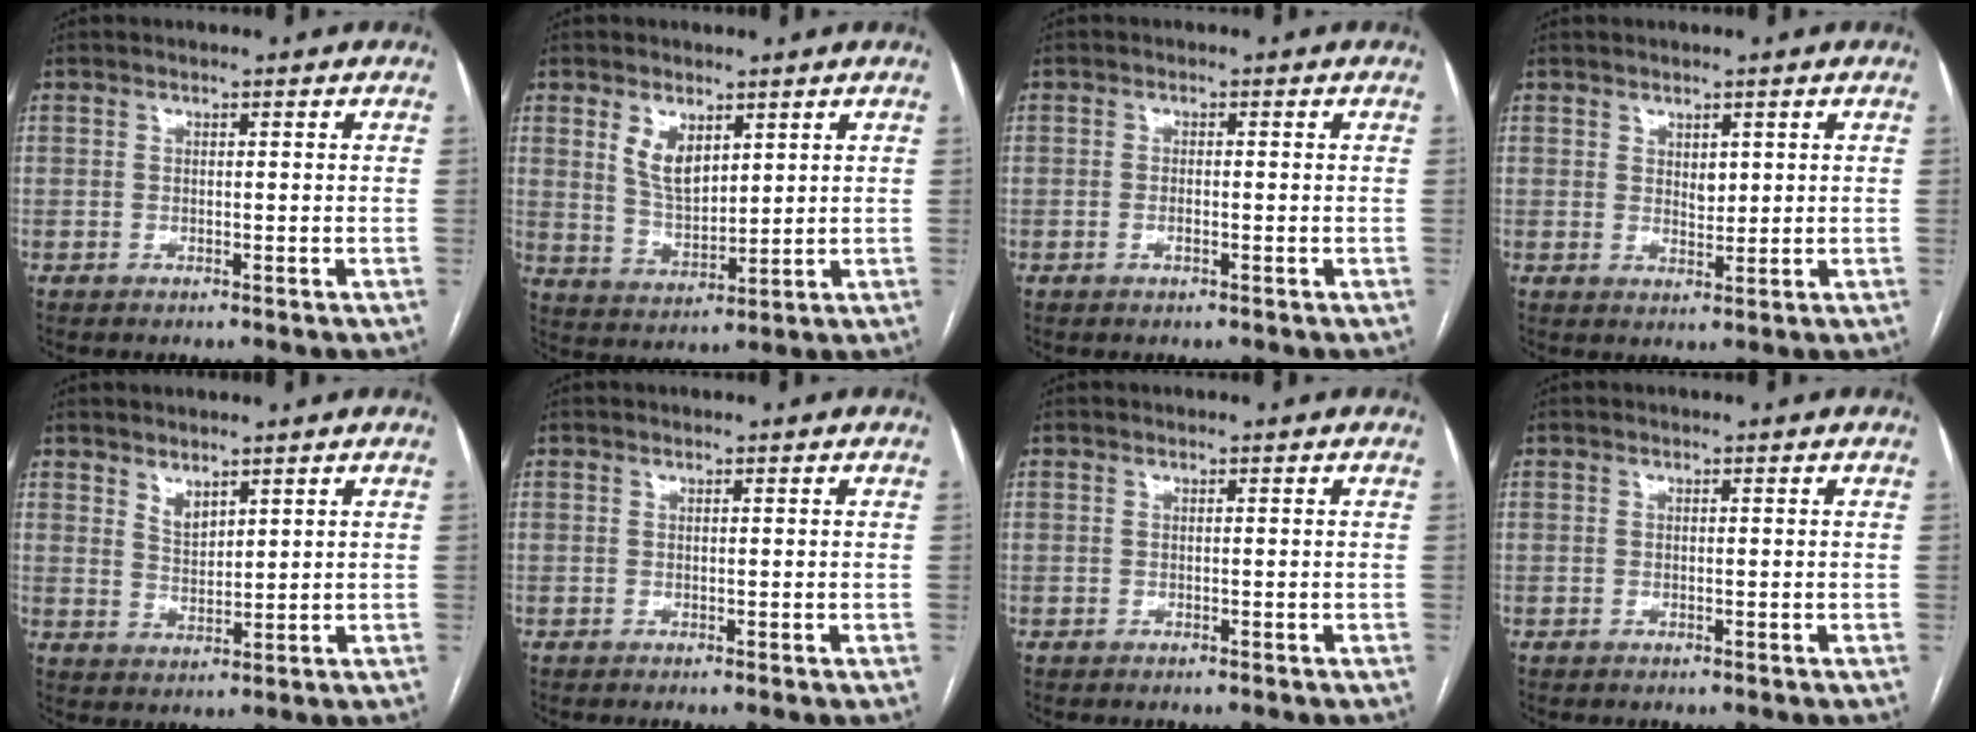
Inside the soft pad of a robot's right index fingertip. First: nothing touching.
{"total": 6.2, "force": [3.0, 3.2, 4.4], "torque": [-0.087, -0.003, 0.067]}
{"total": 1.4, "force": [-0.5, 0.5, 1.2], "torque": [-0.026, 0.000, -0.007]}
{"total": 2.1, "force": [0.9, 1.2, 1.5], "torque": [-0.022, -0.005, 0.018]}
{"total": 3.0, "force": [2.3, 1.2, 1.5], "torque": [-0.029, -0.007, 0.052]}
{"total": 0.0}
{"total": 0.0}
{"total": 0.0}